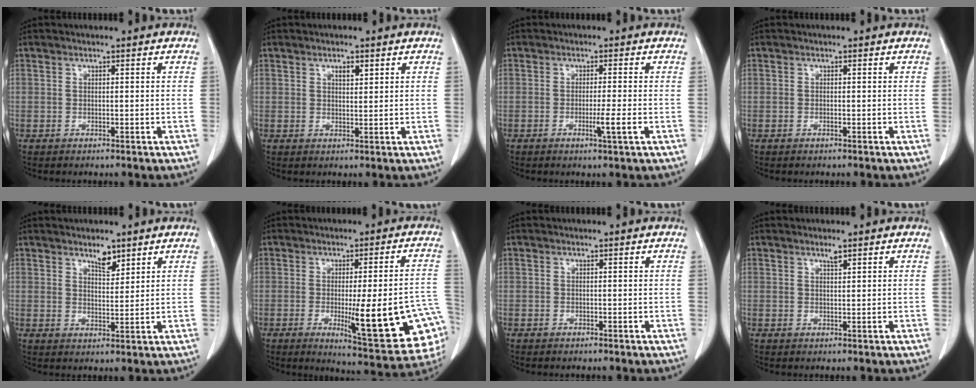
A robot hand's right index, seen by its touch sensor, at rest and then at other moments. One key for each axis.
{"total": 1.7, "fx": 1.0, "fy": 0.6, "fz": 1.2, "tx": -0.020, "ty": -0.003, "tz": 0.016}
{"total": 3.1, "fx": -1.0, "fy": -0.5, "fz": 2.8, "tx": -0.048, "ty": -0.006, "tz": -0.018}
{"total": 0.0}
{"total": 3.2, "fx": 2.4, "fy": 1.1, "fz": 1.7, "tx": -0.030, "ty": -0.005, "tz": 0.043}
{"total": 19.1, "fx": -5.1, "fy": 2.8, "fz": 18.2, "tx": -0.149, "ty": -0.001, "tz": -0.050}
{"total": 0.0}
{"total": 1.0, "fx": 0.8, "fy": 0.1, "fz": 0.6, "tx": -0.013, "ty": -0.002, "tz": 0.015}